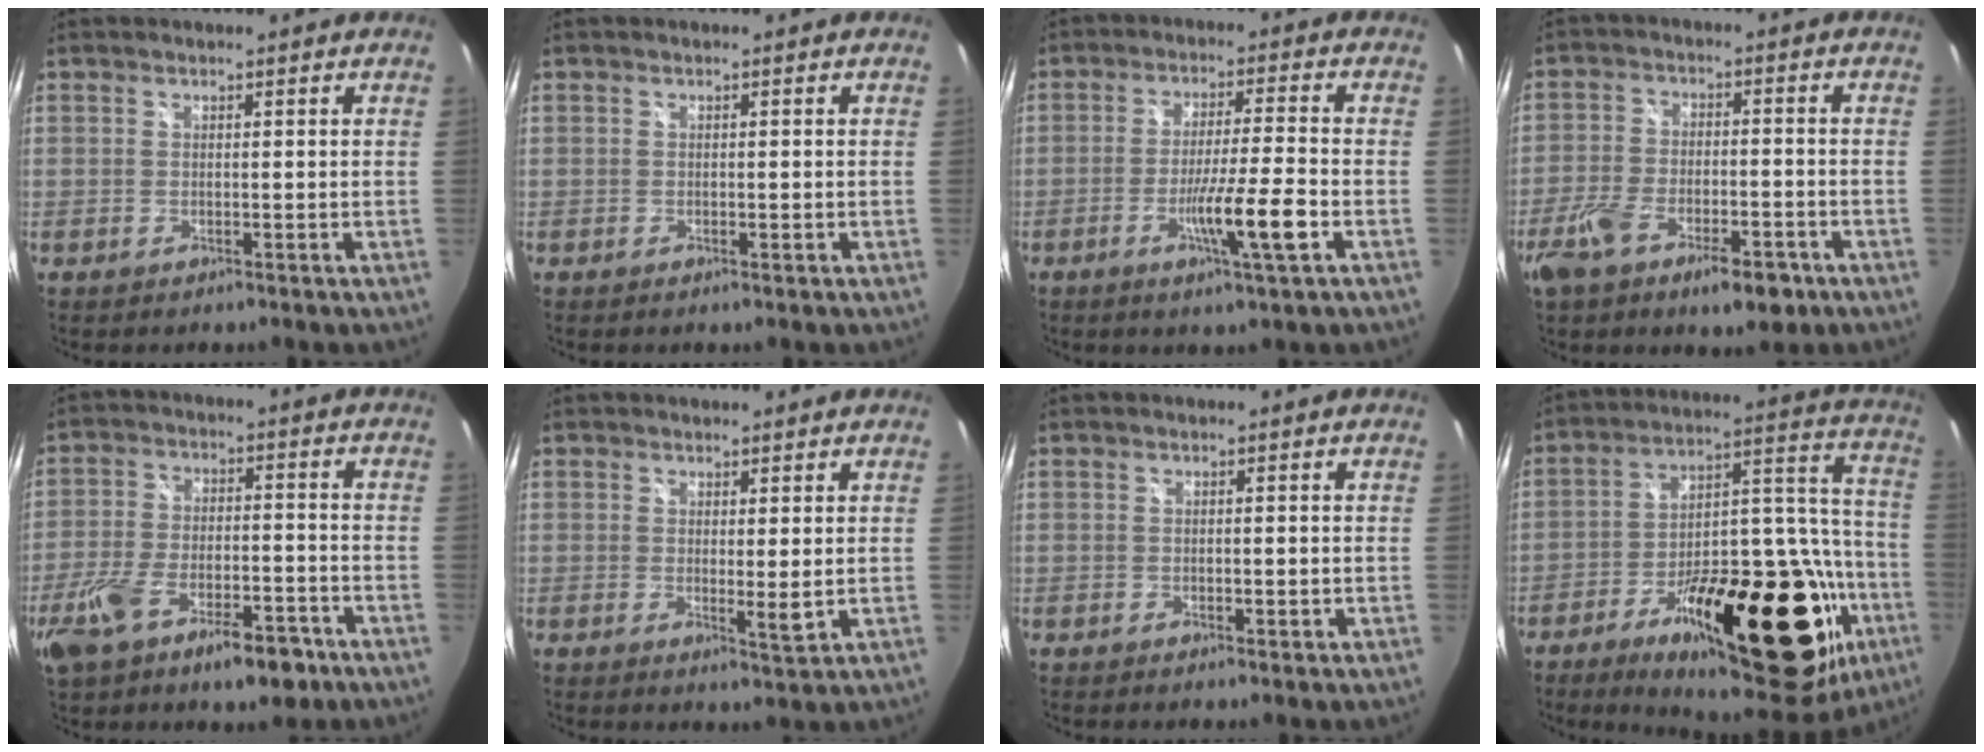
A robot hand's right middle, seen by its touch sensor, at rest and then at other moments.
{"total": 0.6, "force": [-0.3, 0.3, 0.5], "torque": [-0.007, 0.001, -0.005]}
{"total": 8.7, "force": [-3.7, -0.6, 7.9], "torque": [-0.141, -0.014, -0.064]}
{"total": 11.4, "force": [-6.8, 4.6, 8.0], "torque": [-0.174, -0.020, -0.118]}
{"total": 14.1, "force": [-8.3, 5.8, 9.8], "torque": [-0.212, -0.021, -0.141]}
{"total": 3.0, "force": [0.5, 0.5, 3.0], "torque": [-0.047, -0.010, 0.007]}
{"total": 1.2, "force": [-0.4, 0.6, 0.9], "torque": [-0.013, -0.001, -0.006]}
{"total": 34.9, "force": [-16.8, 13.2, 27.6], "torque": [-0.395, 0.023, -0.245]}